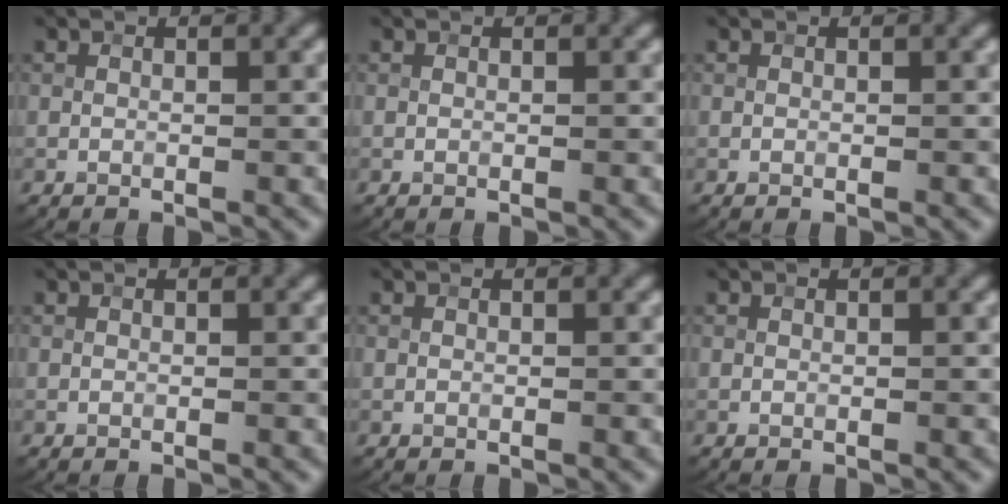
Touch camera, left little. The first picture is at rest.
{"total": 0.0}
{"total": 0.0}
{"total": 0.0}
{"total": 0.0}
{"total": 0.0}